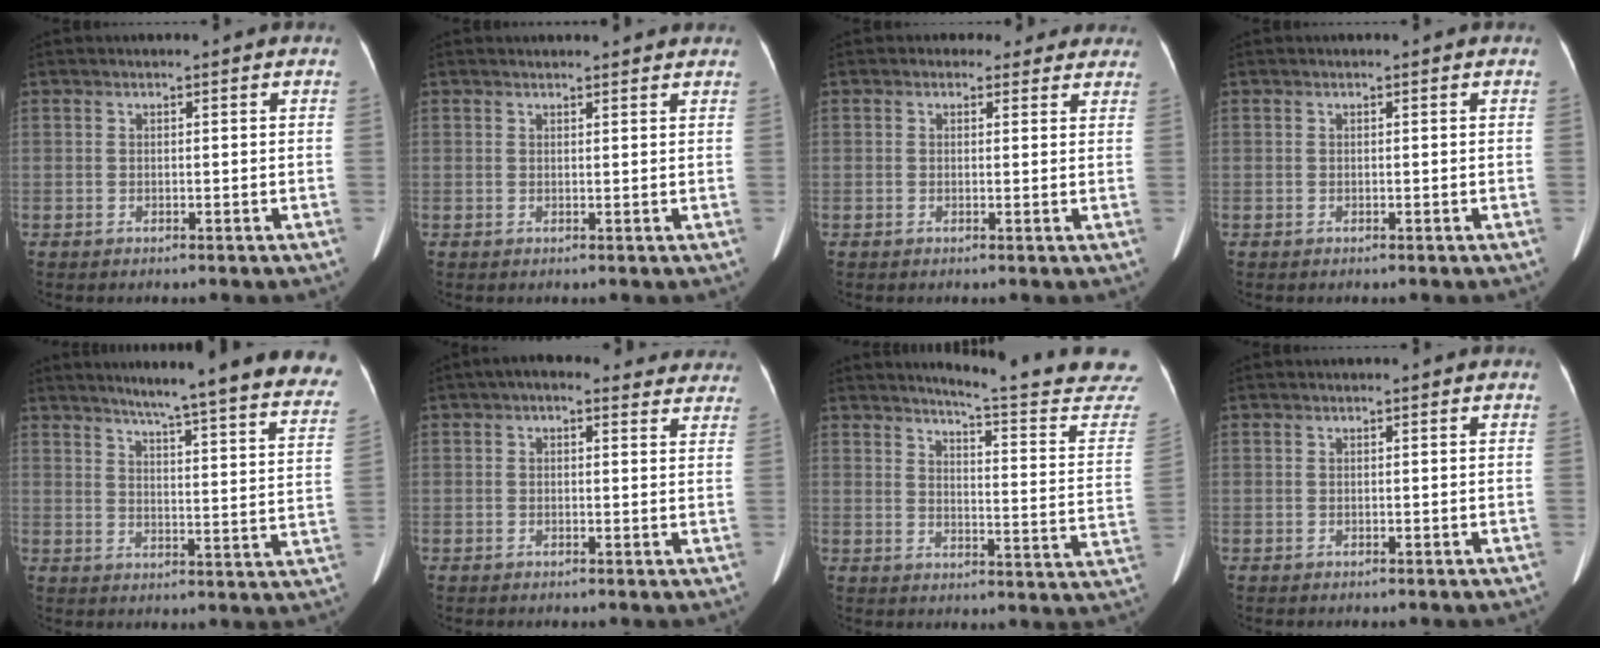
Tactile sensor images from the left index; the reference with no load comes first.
{"total": 5.4, "force": [5.2, 0.9, 1.4], "torque": [-0.014, 0.021, 0.053]}
{"total": 4.5, "force": [3.6, 2.6, 0.5], "torque": [0.007, 0.007, 0.028]}
{"total": 0.0}
{"total": 26.9, "force": [24.0, 0.9, 12.3], "torque": [-0.163, -0.085, 0.276]}
{"total": 9.8, "force": [8.1, 4.1, 3.8], "torque": [-0.022, 0.029, 0.080]}
{"total": 18.4, "force": [17.6, -0.8, 5.2], "torque": [-0.067, -0.127, 0.196]}
{"total": 0.0}